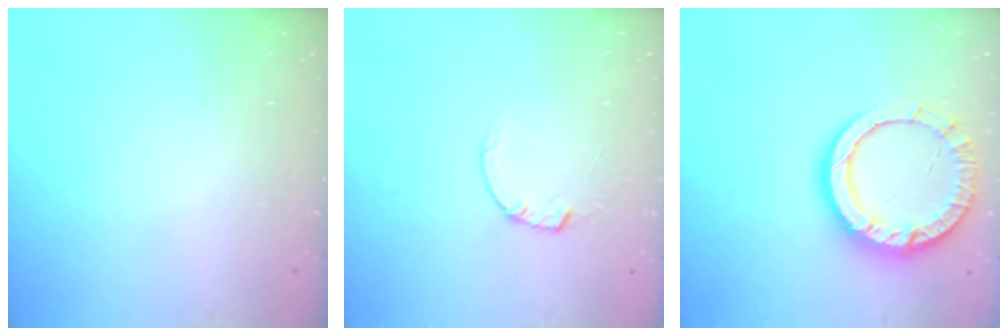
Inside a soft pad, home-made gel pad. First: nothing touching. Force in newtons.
{"total": 1.5, "press": 1.5, "slide": 0.3}
{"total": 14.2, "press": 14.1, "slide": 1.4}